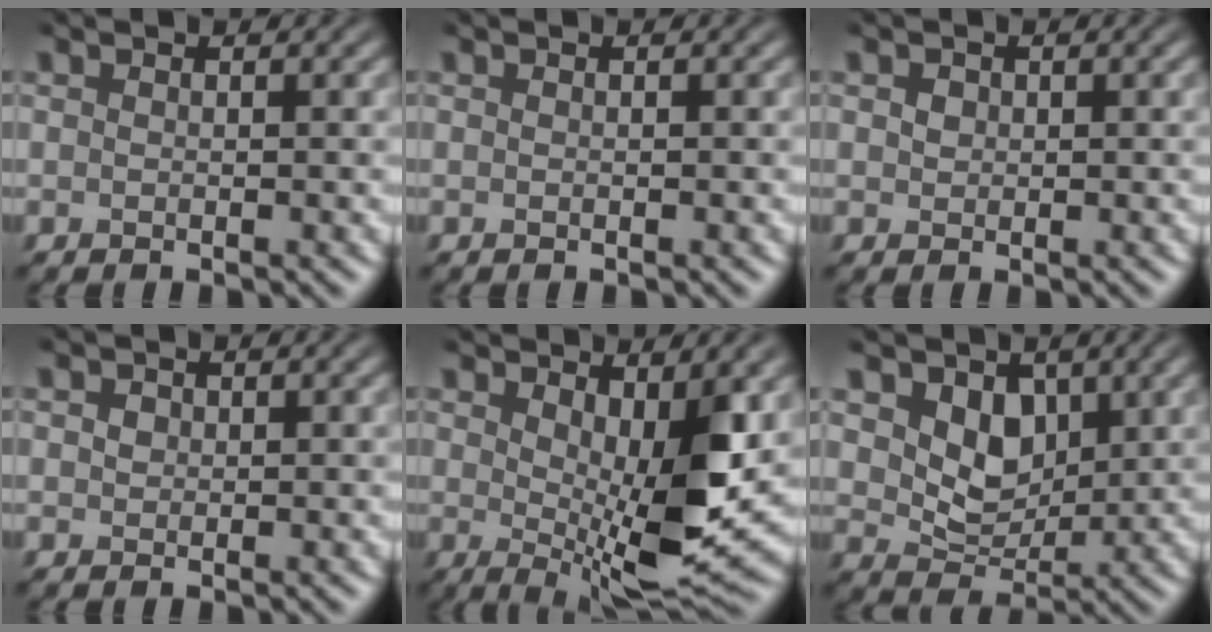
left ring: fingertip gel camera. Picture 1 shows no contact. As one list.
[{"total": 0.0}, {"total": 0.9, "force": [0.3, 0.8, 0.3], "torque": [-0.004, 0.000, 0.002]}, {"total": 0.9, "force": [0.2, 0.8, 0.3], "torque": [-0.003, 0.000, 0.000]}, {"total": 8.2, "force": [1.1, 3.0, 7.6], "torque": [-0.124, -0.018, 0.025]}, {"total": 4.1, "force": [1.5, 2.9, 2.5], "torque": [-0.050, -0.012, 0.023]}]